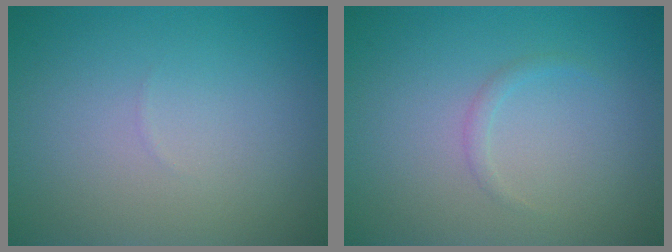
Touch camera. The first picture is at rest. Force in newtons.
{"total": 0.8, "press": 0.7, "slide": 0.1}